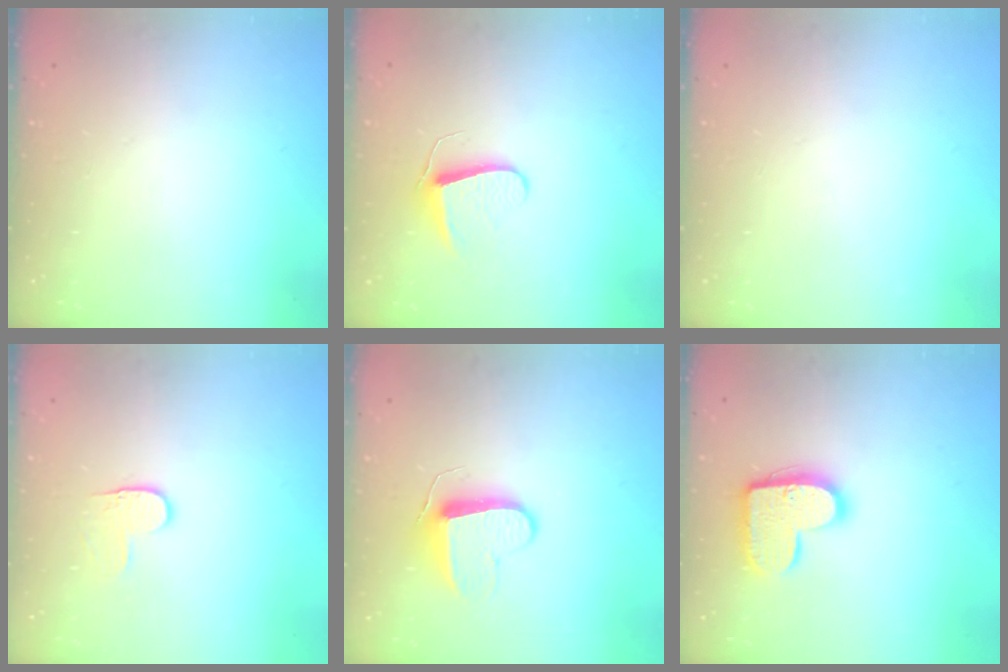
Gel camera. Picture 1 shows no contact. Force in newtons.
{"total": 7.3, "press": 7.2, "slide": 0.6}
{"total": 0.0}
{"total": 3.6, "press": 3.6, "slide": 0.4}
{"total": 9.5, "press": 9.5, "slide": 0.2}
{"total": 14.4, "press": 14.4, "slide": 0.7}